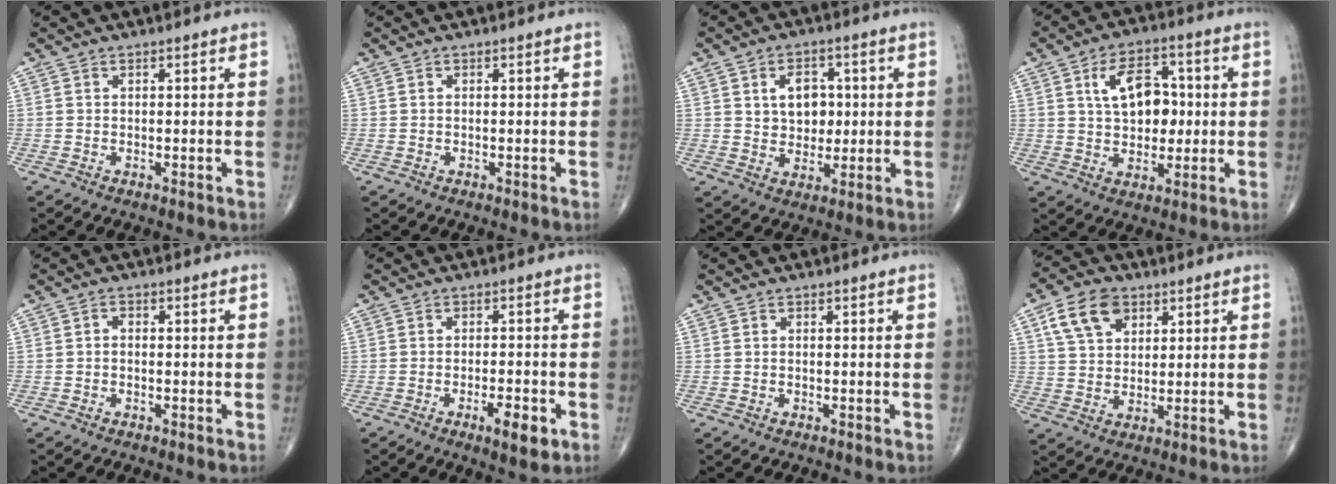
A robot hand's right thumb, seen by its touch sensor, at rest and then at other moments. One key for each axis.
{"total": 0.0}
{"total": 7.7, "fx": 1.5, "fy": 5.7, "fz": 4.9, "tx": -0.042, "ty": -0.005, "tz": 0.027}
{"total": 11.4, "fx": 1.9, "fy": 7.3, "fz": 8.6, "tx": -0.110, "ty": 0.007, "tz": 0.031}
{"total": 1.3, "fx": -0.1, "fy": 1.0, "fz": 0.9, "tx": -0.010, "ty": 0.006, "tz": -0.004}
{"total": 5.5, "fx": -2.5, "fy": 1.6, "fz": 4.7, "tx": -0.071, "ty": 0.001, "tz": -0.035}
{"total": 0.0}
{"total": 9.8, "fx": 4.5, "fy": 6.7, "fz": 5.7, "tx": -0.083, "ty": -0.008, "tz": 0.081}